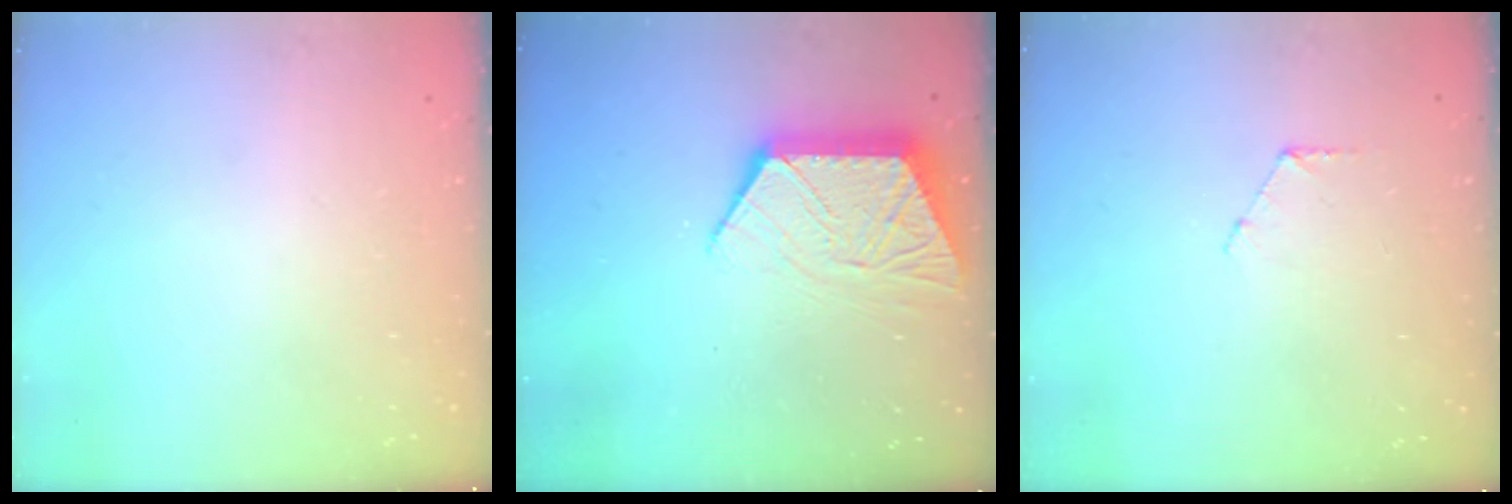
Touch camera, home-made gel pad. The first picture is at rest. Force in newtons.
{"total": 10.9, "press": 10.9, "slide": 0.7}
{"total": 4.6, "press": 4.6, "slide": 0.4}